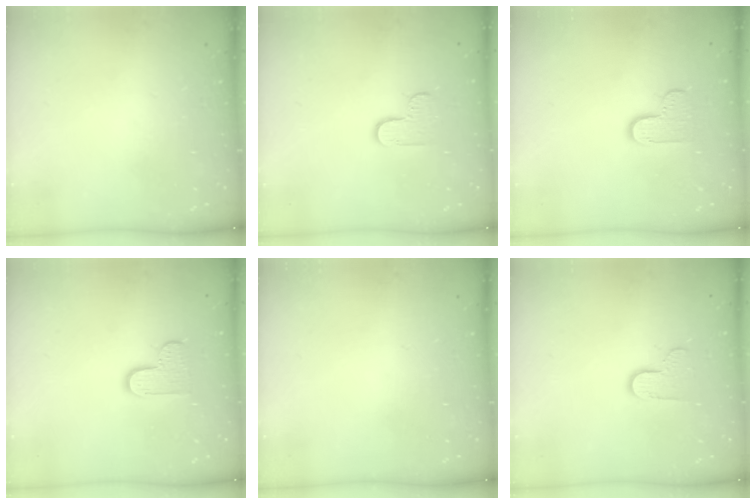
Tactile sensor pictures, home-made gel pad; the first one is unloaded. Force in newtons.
{"total": 6.1, "press": 6.1, "slide": 0.6}
{"total": 7.0, "press": 7.0, "slide": 0.3}
{"total": 8.2, "press": 8.1, "slide": 0.2}
{"total": 0.0}
{"total": 7.2, "press": 7.2, "slide": 0.4}